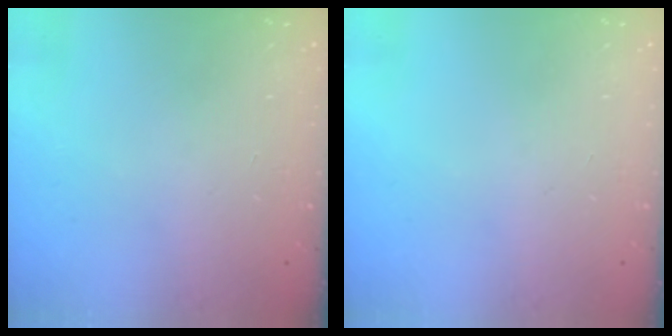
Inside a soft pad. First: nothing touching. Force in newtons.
{"total": 0.0}